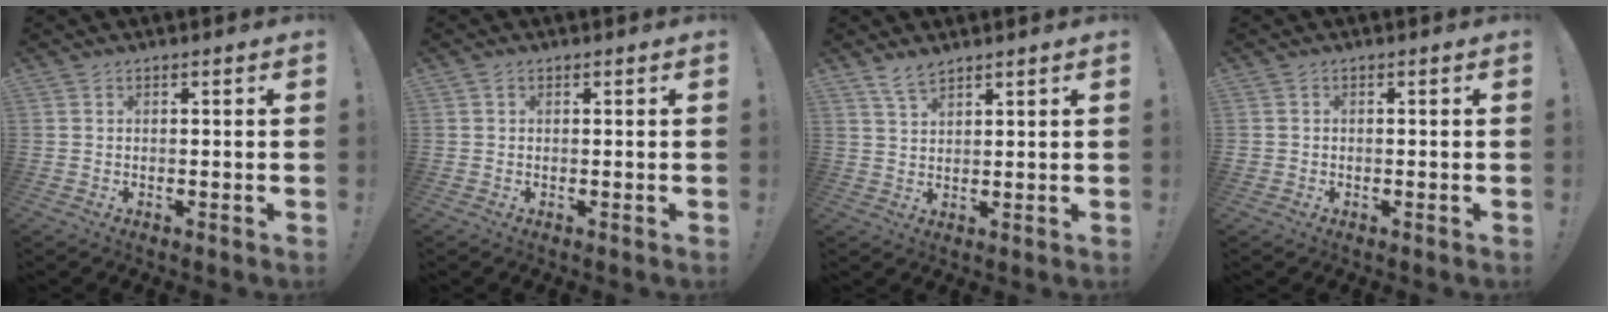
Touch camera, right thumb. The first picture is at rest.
{"total": 0.6, "force": [0.2, 0.5, 0.3], "torque": [0.000, 0.001, 0.003]}
{"total": 4.6, "force": [3.8, 1.5, 2.2], "torque": [-0.038, -0.022, 0.069]}
{"total": 0.8, "force": [-0.1, 0.8, 0.2], "torque": [-0.002, 0.002, -0.003]}